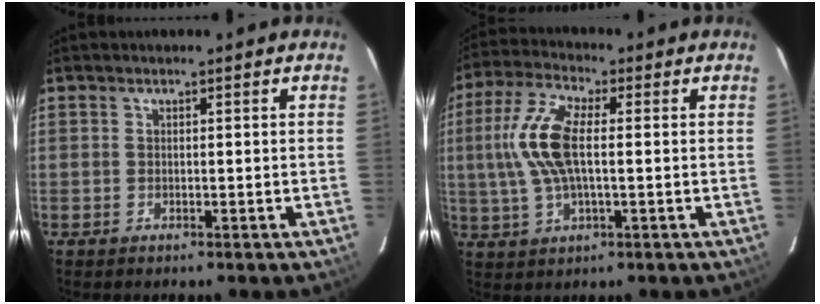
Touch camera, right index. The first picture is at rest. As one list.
[{"total": 11.3, "force": [0.6, 4.4, 10.4], "torque": [-0.226, 0.012, 0.009]}]